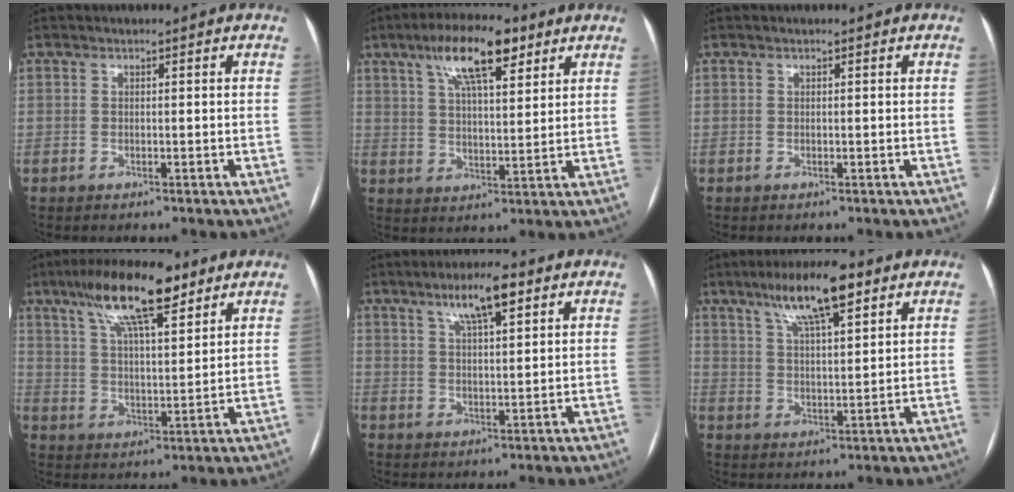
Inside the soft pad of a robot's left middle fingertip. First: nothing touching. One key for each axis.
{"total": 11.3, "fx": 6.5, "fy": 3.1, "fz": 8.7, "tx": -0.156, "ty": 0.018, "tz": 0.111}
{"total": 0.0}
{"total": 14.0, "fx": 9.0, "fy": 3.3, "fz": 10.3, "tx": -0.187, "ty": 0.021, "tz": 0.158}
{"total": 7.0, "fx": 4.2, "fy": 1.2, "fz": 5.5, "tx": -0.102, "ty": 0.009, "tz": 0.071}
{"total": 10.6, "fx": 6.7, "fy": 2.0, "fz": 8.0, "tx": -0.145, "ty": 0.013, "tz": 0.114}